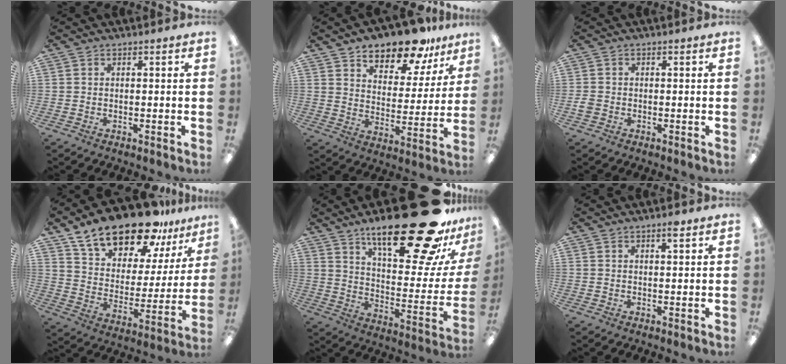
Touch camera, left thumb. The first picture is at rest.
{"total": 13.9, "force": [11.9, 5.2, 5.1], "torque": [-0.075, -0.086, 0.208]}
{"total": 1.9, "force": [-0.5, 1.5, 0.9], "torque": [-0.014, 0.004, -0.009]}
{"total": 20.8, "force": [16.8, 8.2, 9.1], "torque": [-0.163, -0.112, 0.296]}
{"total": 31.7, "force": [21.1, 9.9, 21.5], "torque": [-0.282, -0.146, 0.339]}
{"total": 2.2, "force": [1.6, 0.4, 1.5], "torque": [-0.023, -0.001, 0.026]}